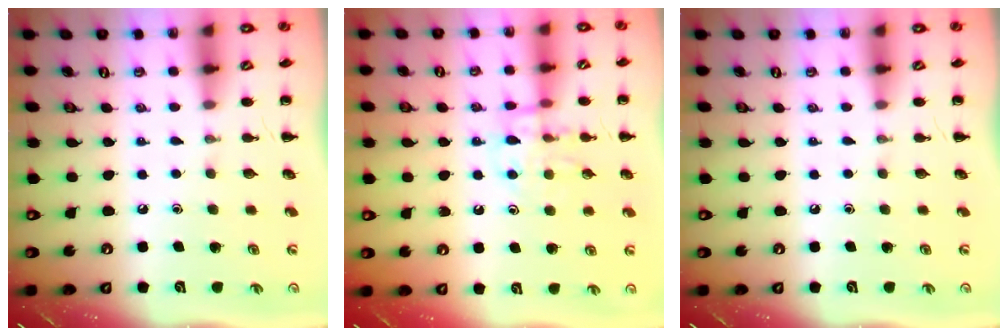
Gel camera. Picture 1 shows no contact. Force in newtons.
{"total": 11.5, "press": 11.5, "slide": 1.1}
{"total": 0.0}